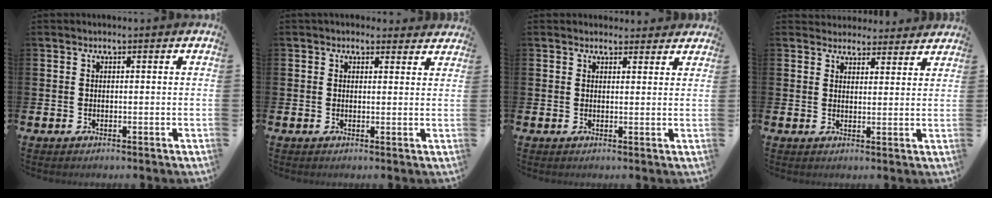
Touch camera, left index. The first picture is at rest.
{"total": 1.8, "force": [1.6, 0.8, 0.1], "torque": [0.006, -0.002, 0.028]}
{"total": 2.2, "force": [2.0, 0.8, -0.1], "torque": [0.018, -0.010, 0.032]}
{"total": 3.7, "force": [3.5, 1.1, -0.2], "torque": [0.004, -0.020, 0.062]}